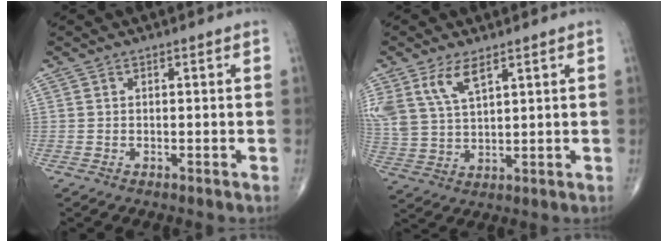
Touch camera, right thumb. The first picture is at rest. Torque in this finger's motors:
{"motor_torque": [0.14, 0.27, 1.03, 0.79, 0.20]}